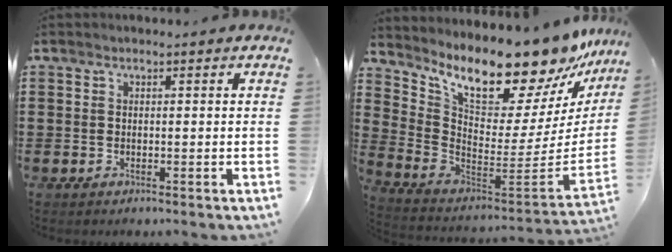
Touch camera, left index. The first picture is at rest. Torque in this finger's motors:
{"motor_torque": [0.81, 0.42, 1.06, 0.21]}